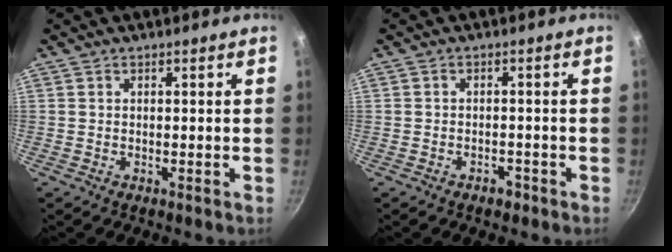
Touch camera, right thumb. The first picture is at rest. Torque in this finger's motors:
{"motor_torque": [-0.28, 0.11, -0.39, 0.08, -0.05]}